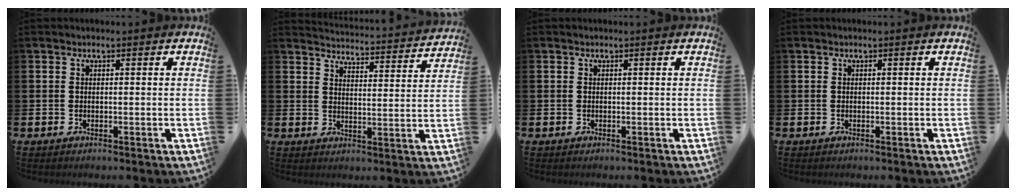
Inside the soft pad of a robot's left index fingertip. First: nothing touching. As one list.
[{"total": 4.0, "force": [4.0, 0.1, 0.2], "torque": [-0.017, -0.040, 0.066]}, {"total": 0.0}, {"total": 0.0}]